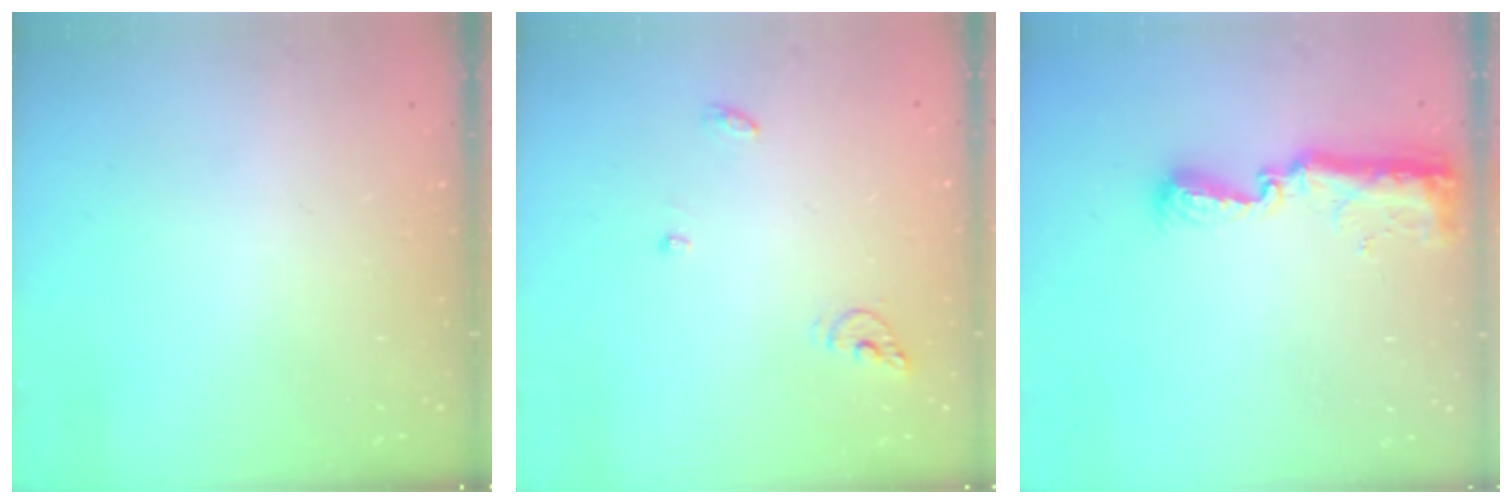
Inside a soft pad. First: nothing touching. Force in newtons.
{"total": 5.7, "press": 5.7, "slide": 0.5}
{"total": 9.4, "press": 9.4, "slide": 0.8}